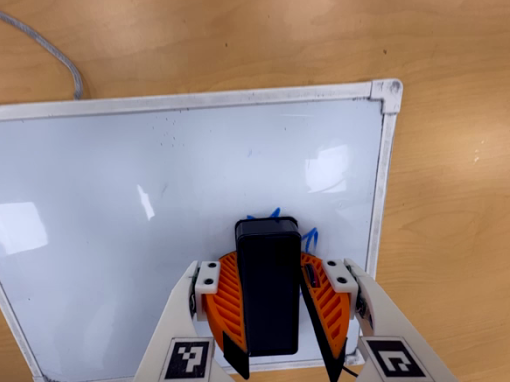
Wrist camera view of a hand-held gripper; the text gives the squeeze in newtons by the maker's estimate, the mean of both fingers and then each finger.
{"total": 12.8, "left": 14.7, "right": 10.9}